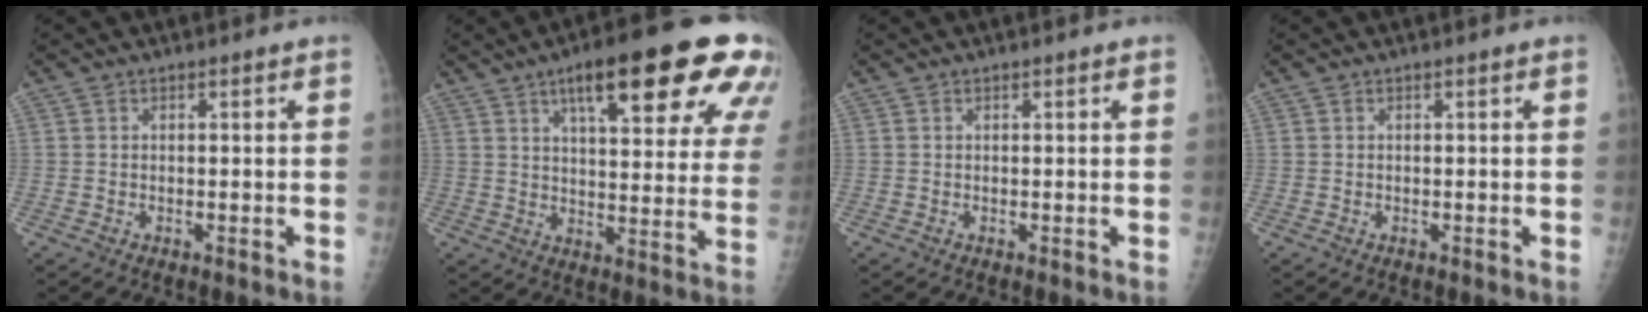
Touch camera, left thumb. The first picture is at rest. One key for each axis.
{"total": 23.7, "fx": 12.6, "fy": 6.6, "fz": 19.0, "tx": -0.231, "ty": -0.023, "tz": 0.172}
{"total": 0.0}
{"total": 0.0}